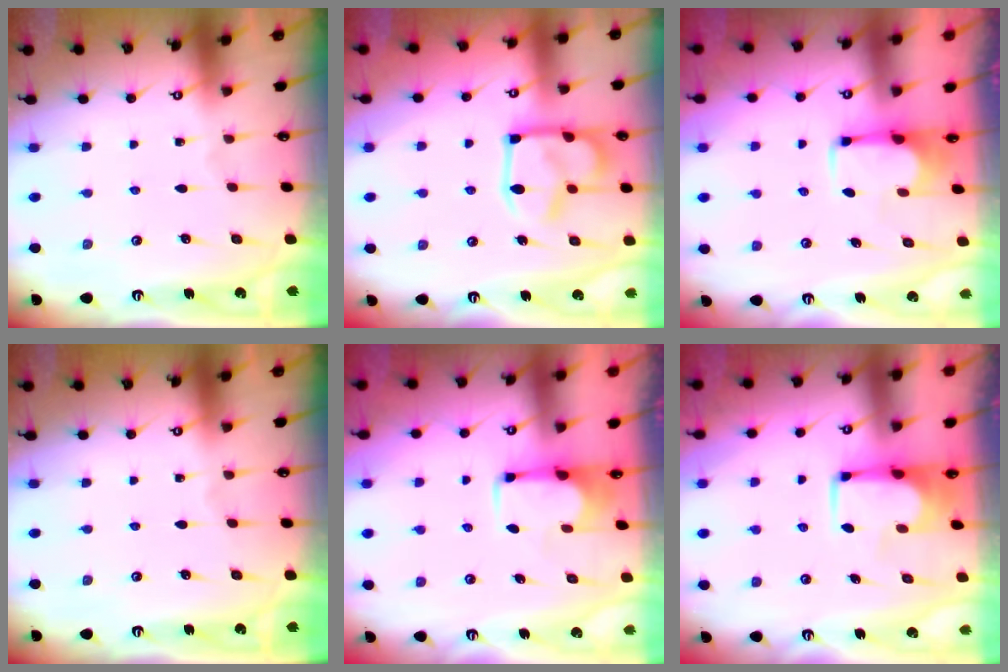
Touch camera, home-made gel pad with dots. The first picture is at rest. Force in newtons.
{"total": 16.9, "press": 16.8, "slide": 1.2}
{"total": 1.9, "press": 1.7, "slide": 0.8}
{"total": 0.0}
{"total": 1.8, "press": 1.6, "slide": 0.8}
{"total": 1.7, "press": 1.7, "slide": 0.1}